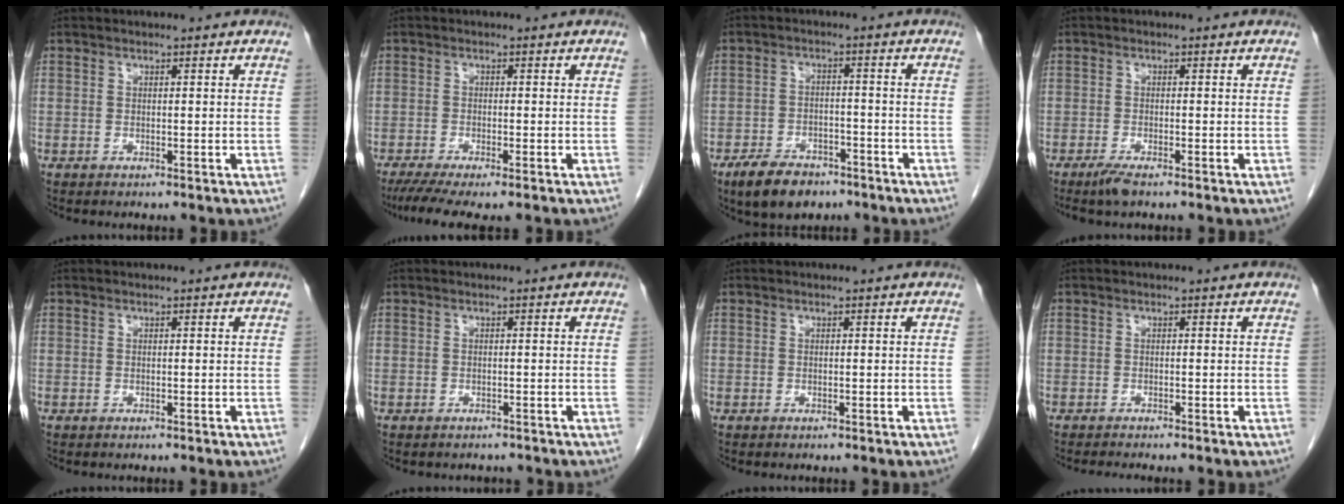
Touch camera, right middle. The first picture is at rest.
{"total": 7.0, "force": [-5.4, 0.8, 4.5], "torque": [-0.069, -0.017, -0.087]}
{"total": 7.8, "force": [-5.6, 3.8, 3.9], "torque": [-0.074, -0.002, -0.092]}
{"total": 2.4, "force": [-1.8, 0.2, 1.6], "torque": [-0.039, -0.007, -0.036]}
{"total": 0.0}
{"total": 1.5, "force": [-1.3, 0.7, 0.1], "torque": [-0.008, 0.000, -0.018]}
{"total": 0.0}
{"total": 2.0, "force": [-1.8, -0.1, 0.9], "torque": [-0.013, -0.003, -0.027]}